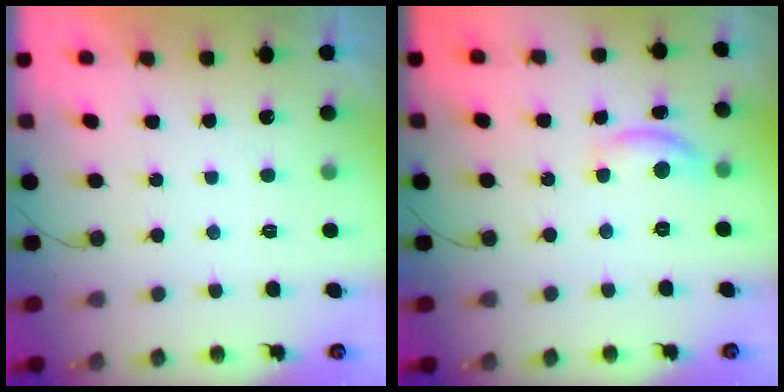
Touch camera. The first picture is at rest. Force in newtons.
{"total": 8.5, "press": 8.4, "slide": 0.6}